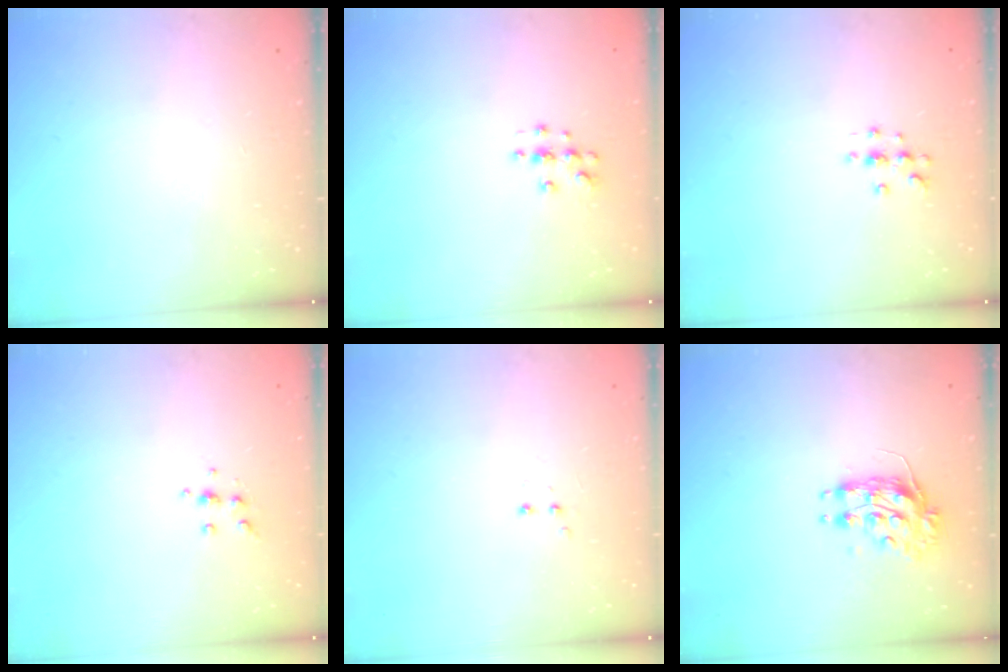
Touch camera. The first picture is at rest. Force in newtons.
{"total": 4.0, "press": 4.0, "slide": 0.5}
{"total": 3.7, "press": 3.7, "slide": 0.4}
{"total": 4.0, "press": 3.8, "slide": 1.0}
{"total": 2.8, "press": 2.8, "slide": 0.6}
{"total": 8.3, "press": 8.3, "slide": 0.2}